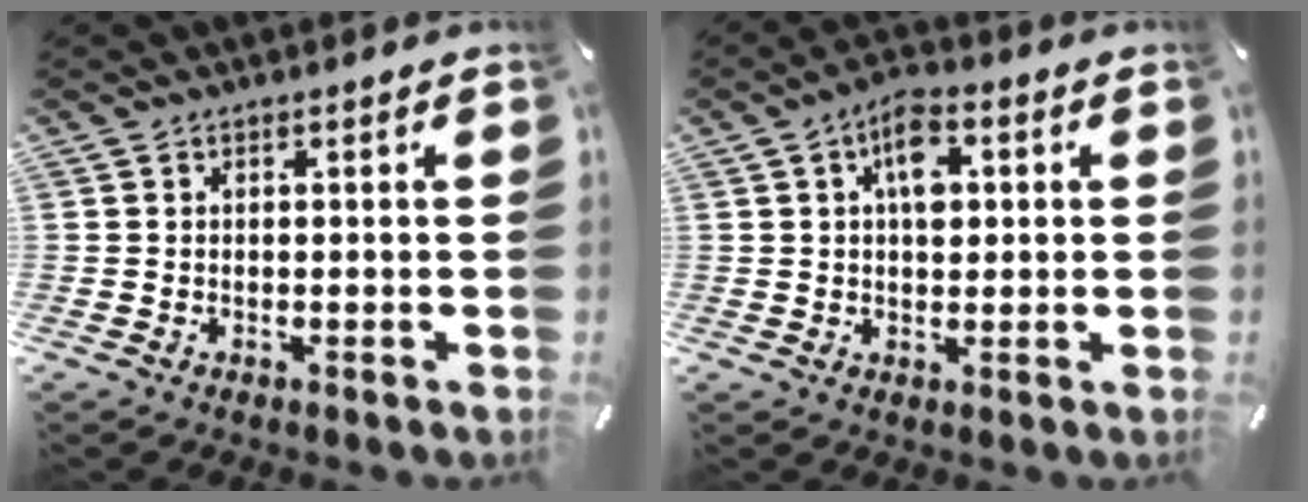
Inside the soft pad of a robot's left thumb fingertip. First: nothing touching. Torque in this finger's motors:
{"motor_torque": [1.99, 1.88, 0.58, -0.61, 0.07]}